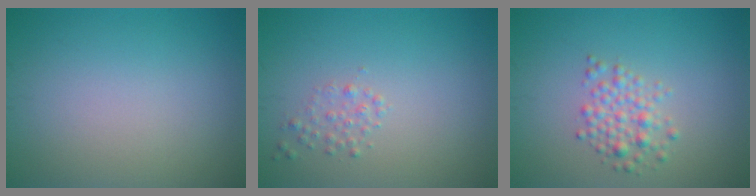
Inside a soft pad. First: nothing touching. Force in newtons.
{"total": 1.1, "press": 1.1, "slide": 0.0}
{"total": 2.5, "press": 2.5, "slide": 0.1}